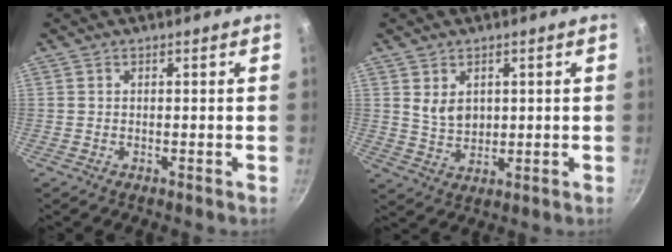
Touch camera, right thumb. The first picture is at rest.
{"total": 4.9, "force": [1.5, 3.5, 3.2], "torque": [-0.041, -0.017, 0.036]}